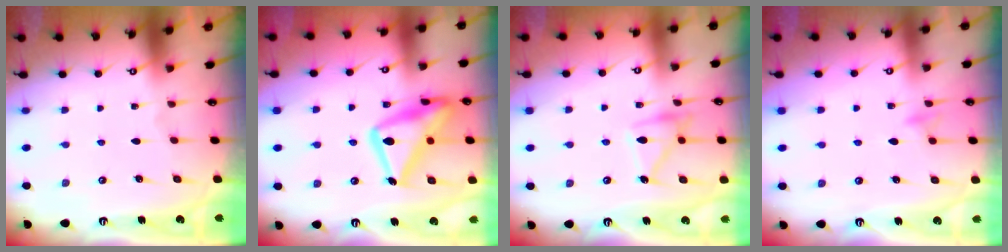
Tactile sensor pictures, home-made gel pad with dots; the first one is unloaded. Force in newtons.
{"total": 21.7, "press": 21.7, "slide": 1.6}
{"total": 13.6, "press": 13.6, "slide": 0.9}
{"total": 7.7, "press": 7.6, "slide": 0.8}